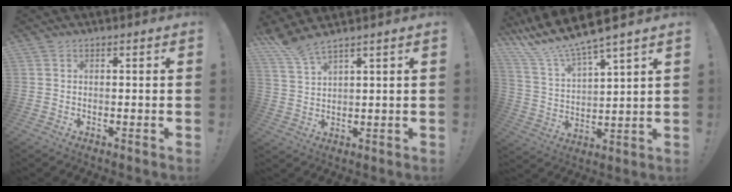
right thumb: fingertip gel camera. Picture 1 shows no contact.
{"total": 5.7, "force": [4.9, 0.3, 2.8], "torque": [-0.059, -0.030, 0.090]}
{"total": 11.4, "force": [10.3, 0.7, 4.8], "torque": [-0.118, -0.086, 0.181]}